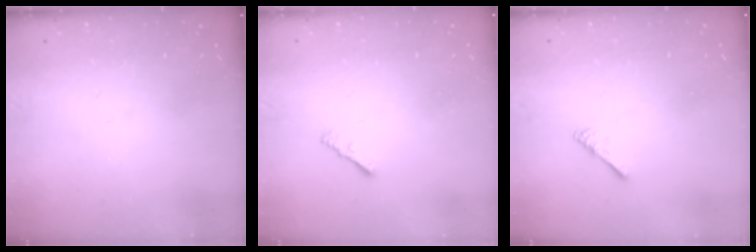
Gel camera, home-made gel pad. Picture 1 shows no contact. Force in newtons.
{"total": 1.3, "press": 1.3, "slide": 0.4}
{"total": 2.4, "press": 2.4, "slide": 0.4}